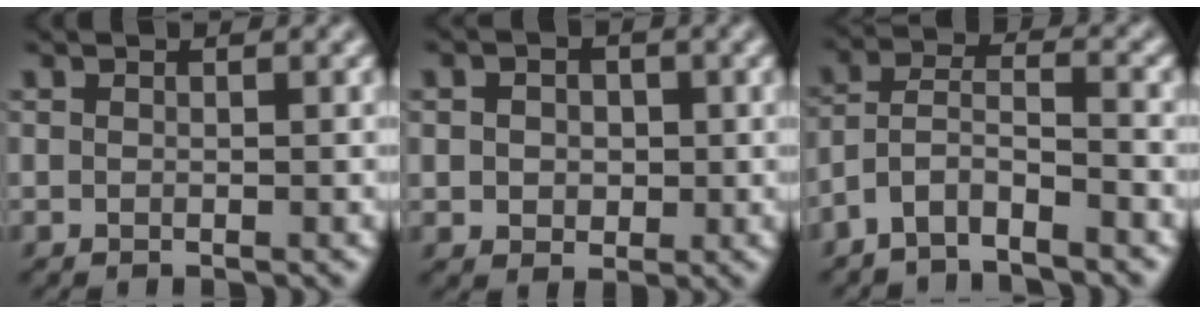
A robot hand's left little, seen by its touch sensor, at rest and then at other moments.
{"total": 3.3, "force": [0.3, 2.7, 1.9], "torque": [-0.025, 0.010, -0.016]}
{"total": 4.1, "force": [-3.2, 1.0, 2.4], "torque": [-0.051, 0.007, -0.072]}